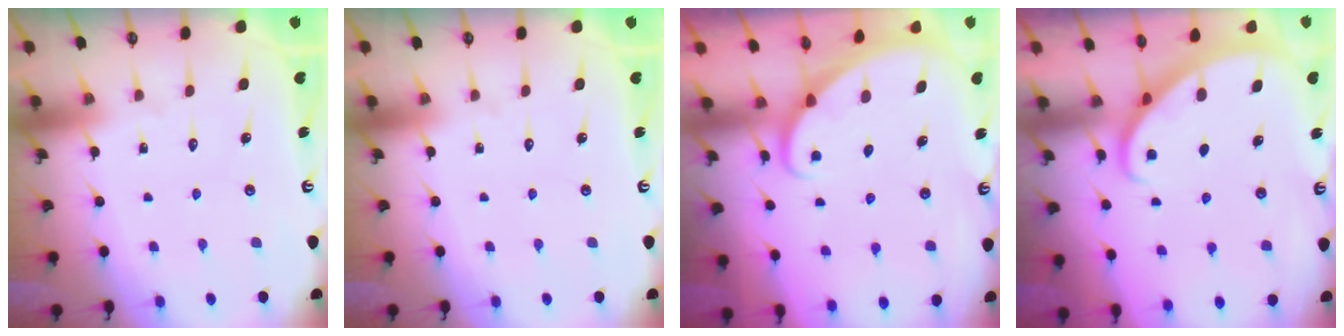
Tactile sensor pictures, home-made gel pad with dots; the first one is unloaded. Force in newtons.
{"total": 0.0}
{"total": 1.7, "press": 1.7, "slide": 0.1}
{"total": 2.2, "press": 2.2, "slide": 0.1}